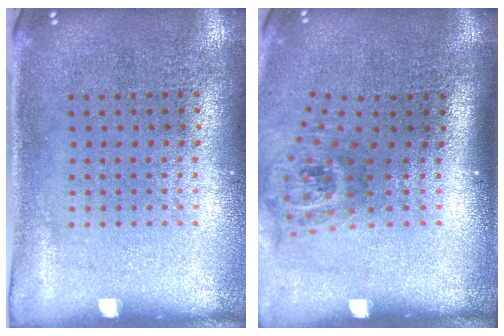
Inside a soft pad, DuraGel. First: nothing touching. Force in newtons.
{"total": 2.0, "press": 1.4, "slide": 1.5}